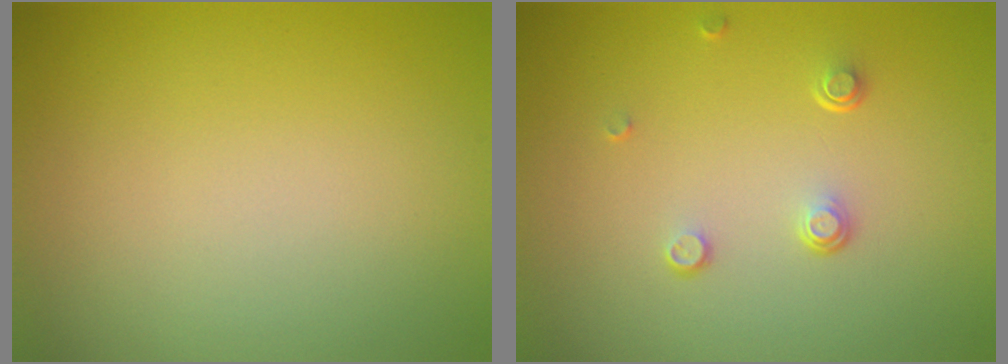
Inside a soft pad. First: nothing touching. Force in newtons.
{"total": 1.4, "press": 0.8, "slide": 1.2}